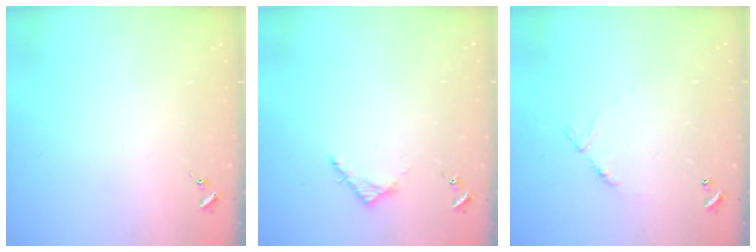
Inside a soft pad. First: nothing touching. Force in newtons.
{"total": 3.5, "press": 3.5, "slide": 0.3}
{"total": 6.8, "press": 6.8, "slide": 0.5}